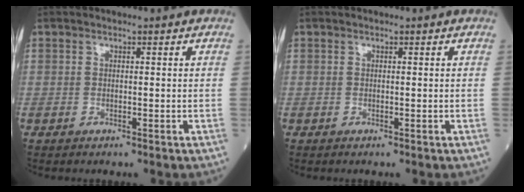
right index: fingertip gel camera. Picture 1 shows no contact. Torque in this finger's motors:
{"motor_torque": [0.13, 0.05, 0.04, -0.01]}